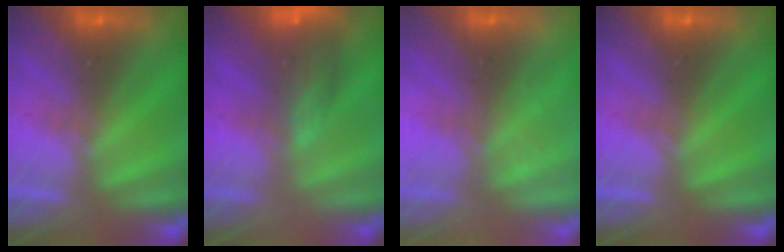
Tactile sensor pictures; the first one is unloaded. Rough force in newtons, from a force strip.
{"total": 8.3}
{"total": 2.3}
{"total": 0.0}